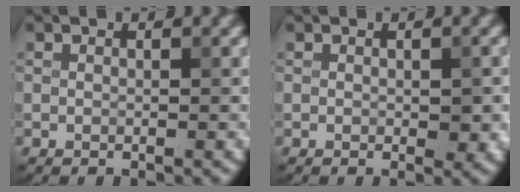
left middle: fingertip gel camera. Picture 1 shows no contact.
{"total": 1.6, "force": [-0.2, 0.8, 1.4], "torque": [-0.018, -0.004, -0.001]}